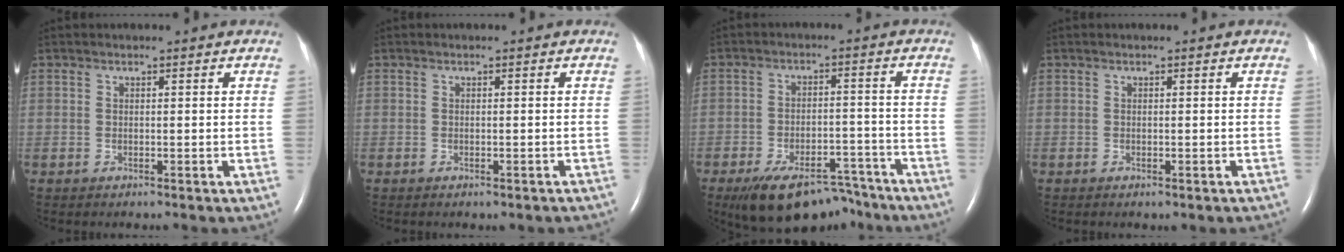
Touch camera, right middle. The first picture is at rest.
{"total": 2.5, "force": [-2.1, 0.9, 1.1], "torque": [-0.011, -0.004, -0.023]}
{"total": 13.2, "force": [-10.6, 5.4, 5.8], "torque": [-0.086, 0.011, -0.160]}
{"total": 0.7, "force": [-0.5, 0.3, 0.4], "torque": [-0.009, -0.003, -0.004]}